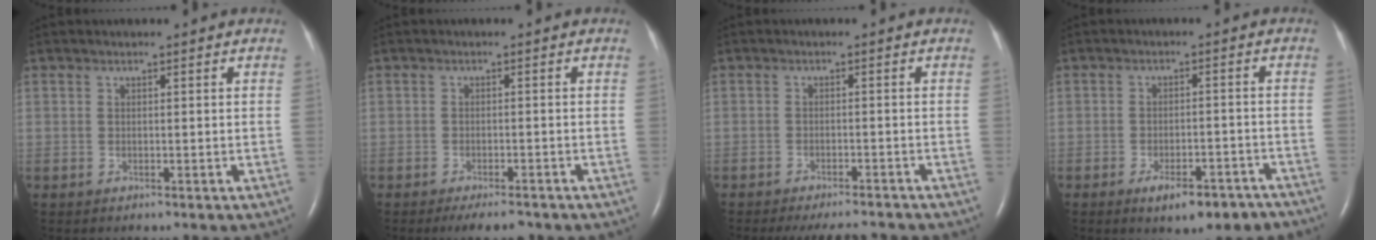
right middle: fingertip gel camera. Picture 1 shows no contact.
{"total": 4.7, "force": [-3.9, 1.0, 2.4], "torque": [-0.029, -0.006, -0.056]}
{"total": 9.3, "force": [-8.6, 1.3, 3.2], "torque": [-0.045, -0.011, -0.110]}
{"total": 7.6, "force": [-5.7, 2.5, 4.3], "torque": [-0.054, 0.001, -0.079]}